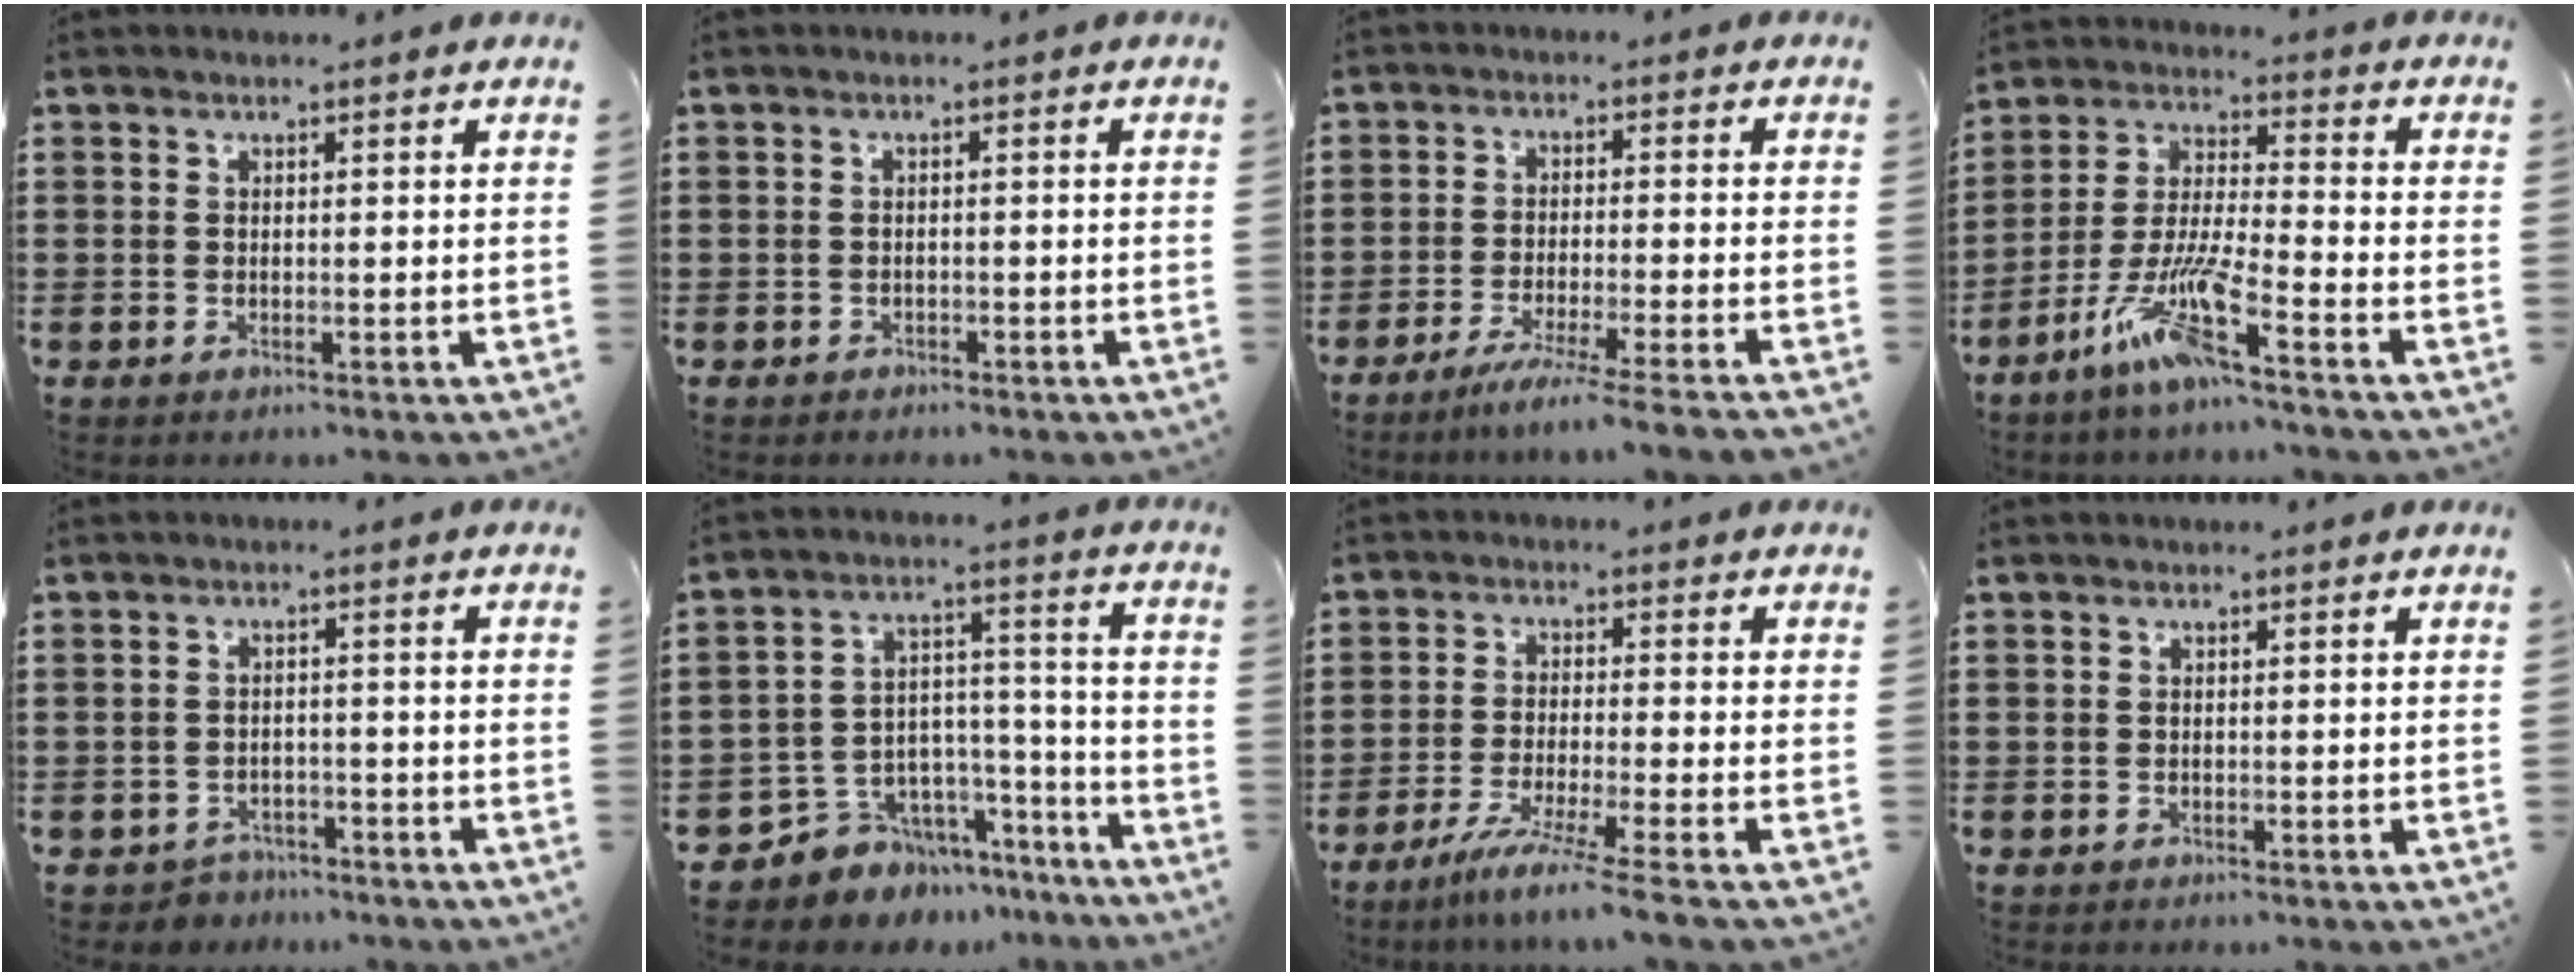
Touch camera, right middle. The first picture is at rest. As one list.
[{"total": 0.8, "force": [-0.7, 0.3, 0.0], "torque": [-0.001, 0.002, -0.017]}, {"total": 5.1, "force": [-4.3, -0.8, 2.5], "torque": [-0.044, -0.017, -0.081]}, {"total": 9.8, "force": [-6.8, 0.4, 7.1], "torque": [-0.160, -0.015, -0.135]}, {"total": 2.4, "force": [-2.3, 0.8, -0.3], "torque": [-0.005, 0.001, -0.052]}, {"total": 6.8, "force": [-5.6, 3.9, -0.2], "torque": [-0.010, 0.008, -0.106]}, {"total": 5.7, "force": [-4.6, -0.9, 3.2], "torque": [-0.063, -0.021, -0.088]}, {"total": 0.0}]